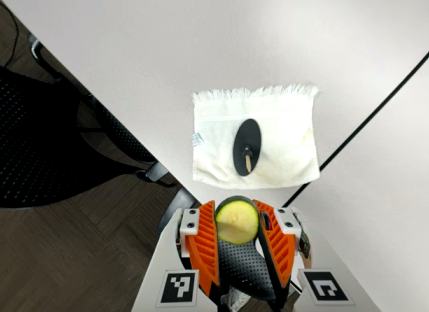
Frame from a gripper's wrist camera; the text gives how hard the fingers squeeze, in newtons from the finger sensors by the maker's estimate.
{"total": 8.8, "left": 8.7, "right": 8.9}